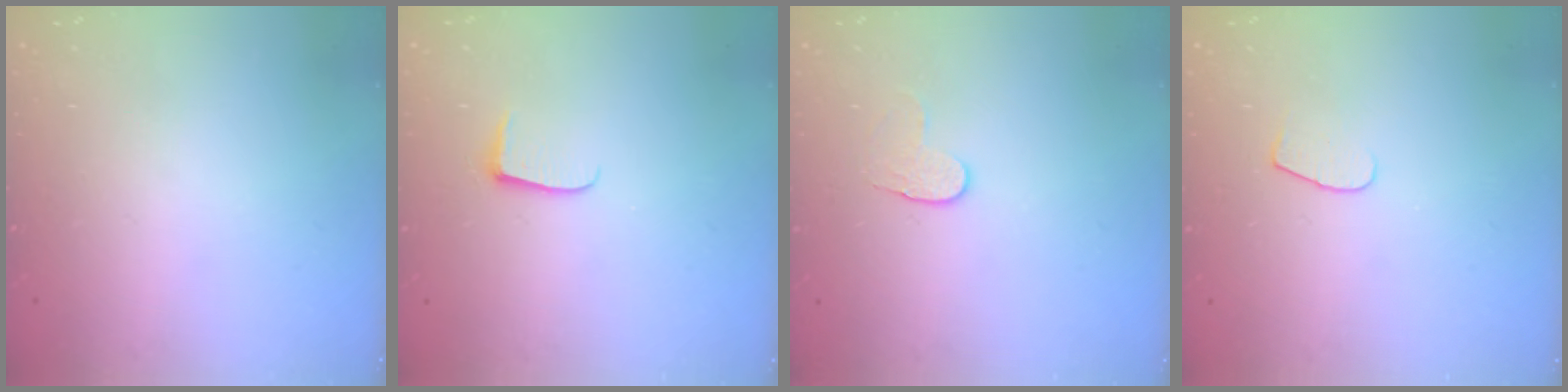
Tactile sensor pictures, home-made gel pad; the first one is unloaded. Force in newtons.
{"total": 4.9, "press": 4.8, "slide": 0.6}
{"total": 4.0, "press": 4.0, "slide": 0.5}
{"total": 5.9, "press": 5.9, "slide": 0.6}